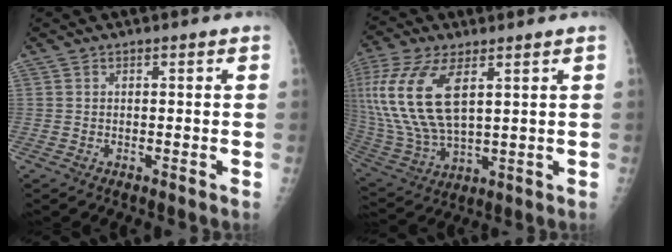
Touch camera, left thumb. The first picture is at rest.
{"total": 18.9, "force": [5.5, 8.6, 15.9], "torque": [-0.359, -0.018, 0.113]}